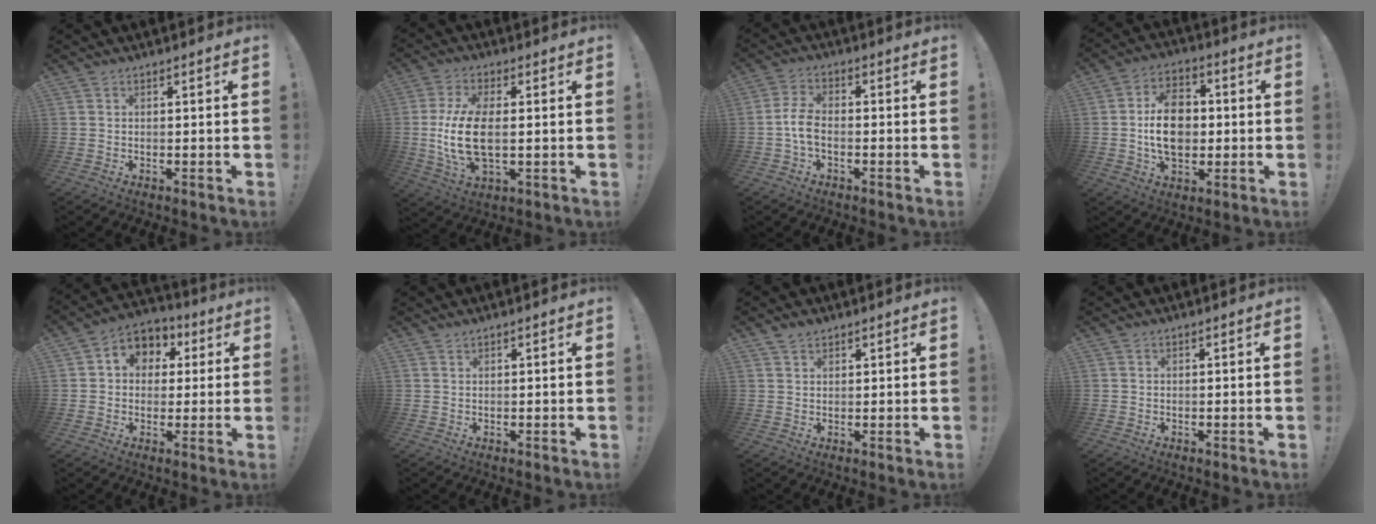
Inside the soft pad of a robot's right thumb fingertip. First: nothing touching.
{"total": 14.4, "force": [-0.4, 7.2, 12.5], "torque": [-0.242, -0.011, -0.006]}
{"total": 6.4, "force": [-1.8, 3.1, 5.3], "torque": [-0.113, 0.003, -0.032]}
{"total": 15.0, "force": [-0.3, 10.5, 10.7], "torque": [-0.167, 0.011, -0.007]}
{"total": 7.6, "force": [1.0, 6.8, 3.1], "torque": [-0.040, -0.002, 0.026]}
{"total": 0.6, "force": [0.6, 0.1, 0.3], "torque": [0.000, -0.002, 0.010]}
{"total": 2.2, "force": [1.8, 1.1, 0.6], "torque": [-0.008, -0.009, 0.034]}
{"total": 0.0}